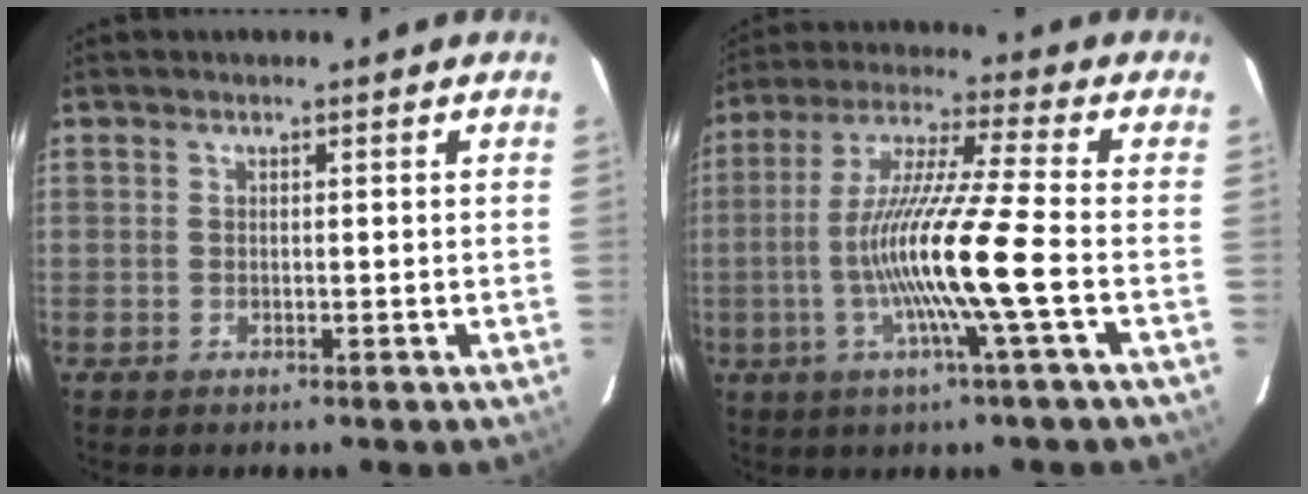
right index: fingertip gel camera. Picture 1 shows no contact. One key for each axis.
{"total": 14.9, "fx": -3.9, "fy": -1.5, "fz": 14.3, "tx": -0.274, "ty": -0.005, "tz": -0.076}